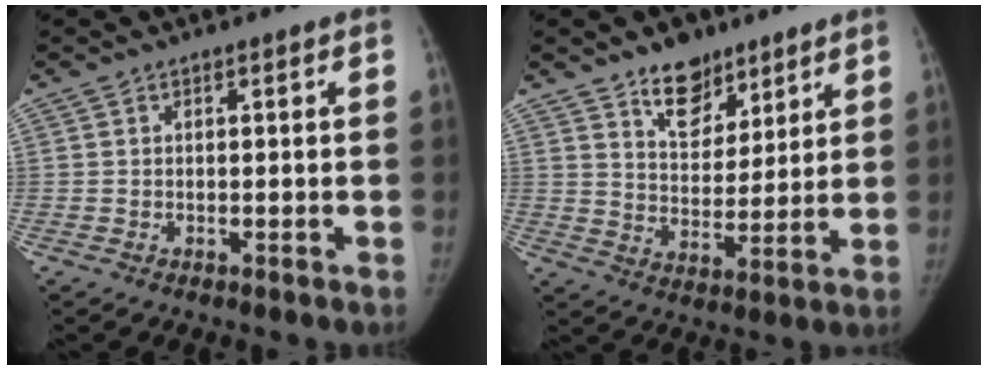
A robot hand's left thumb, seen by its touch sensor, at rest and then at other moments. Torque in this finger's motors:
{"motor_torque": [0.44, -0.21, 0.68, -0.68, 0.22]}